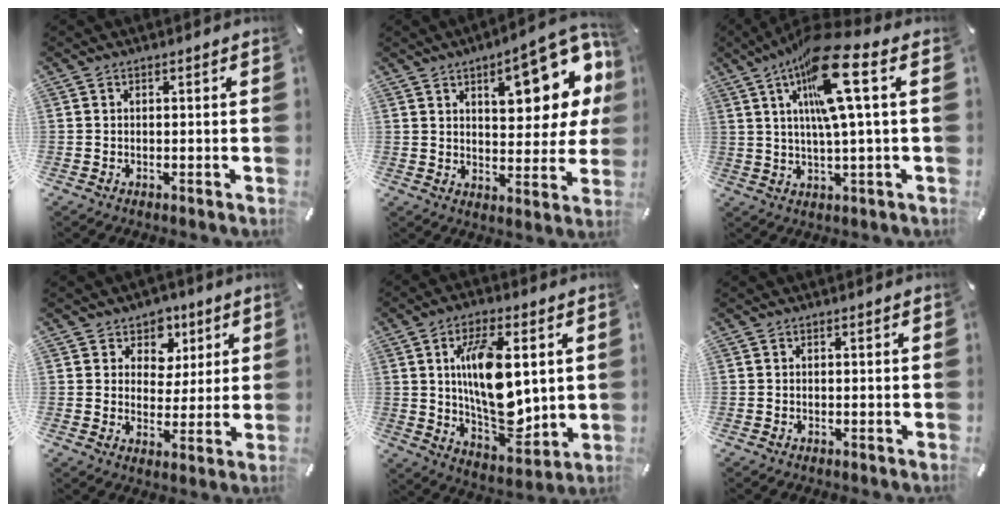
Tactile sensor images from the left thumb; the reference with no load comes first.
{"total": 18.3, "force": [8.4, 8.0, 14.2], "torque": [-0.174, -0.045, 0.130]}
{"total": 16.1, "force": [6.1, 1.8, 14.8], "torque": [-0.265, -0.018, 0.089]}
{"total": 7.2, "force": [3.1, 6.4, 1.1], "torque": [-0.008, -0.029, 0.051]}
{"total": 16.6, "force": [3.3, 8.5, 13.9], "torque": [-0.254, -0.028, 0.051]}
{"total": 0.0}